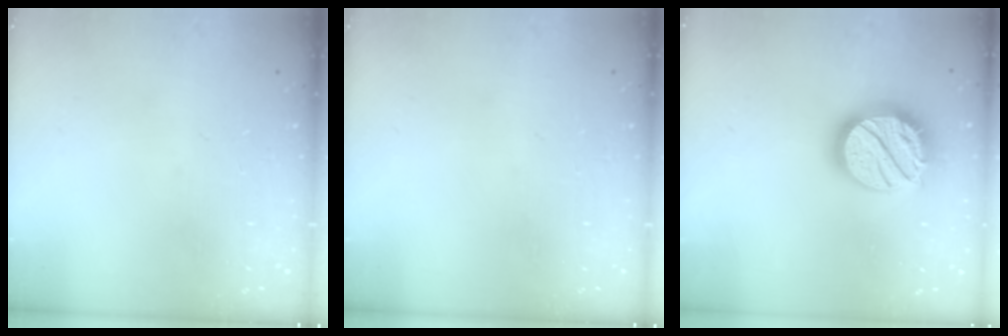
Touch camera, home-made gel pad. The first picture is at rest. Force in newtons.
{"total": 0.0}
{"total": 20.6, "press": 20.6, "slide": 1.6}